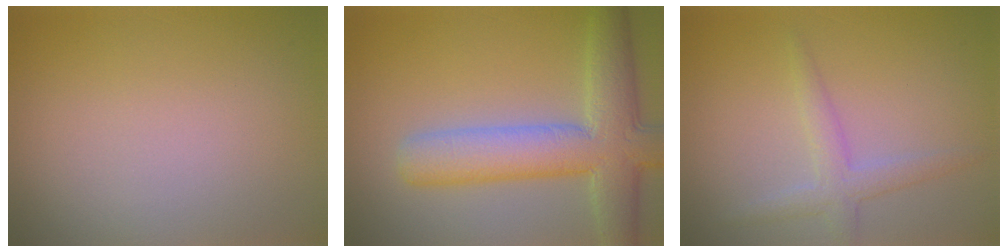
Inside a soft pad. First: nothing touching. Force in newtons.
{"total": 7.6, "press": 7.6, "slide": 0.4}
{"total": 2.4, "press": 2.4, "slide": 0.1}